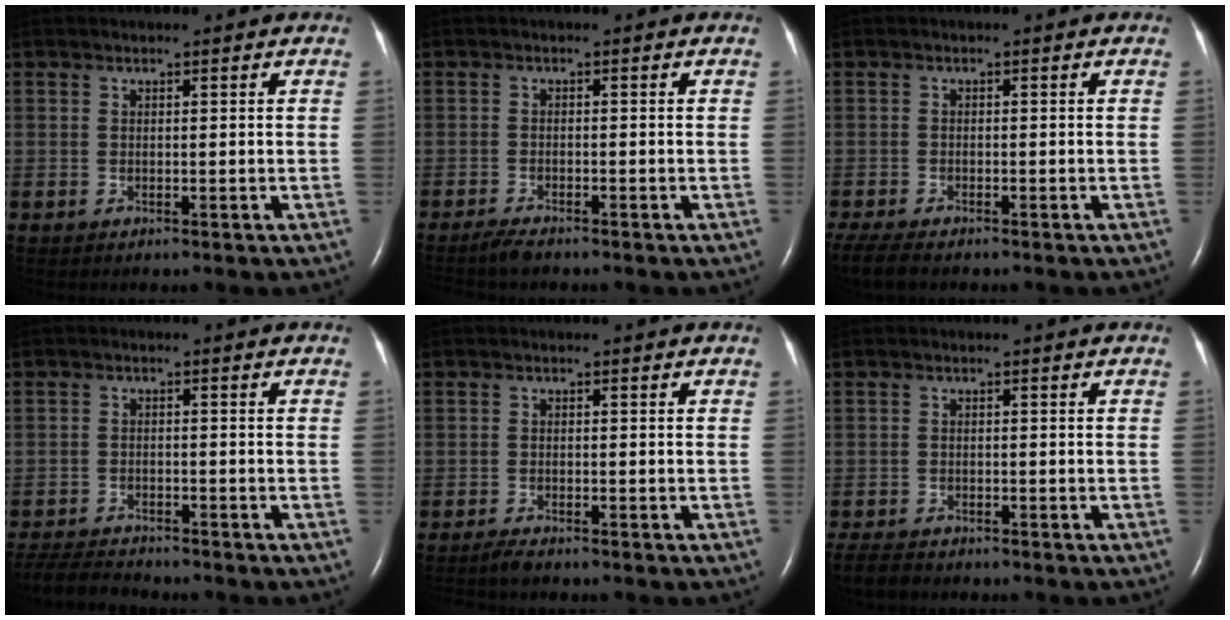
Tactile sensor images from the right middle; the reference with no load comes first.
{"total": 2.5, "force": [-2.3, 0.2, 1.0], "torque": [-0.026, -0.009, -0.039]}
{"total": 5.4, "force": [-4.5, 1.3, 2.8], "torque": [-0.060, -0.016, -0.074]}
{"total": 6.4, "force": [-6.3, 0.5, 1.4], "torque": [-0.023, -0.021, -0.107]}
{"total": 1.7, "force": [-1.6, 0.1, 0.6], "torque": [-0.020, -0.006, -0.028]}
{"total": 3.7, "force": [-3.4, 1.1, 1.1], "torque": [-0.022, -0.011, -0.055]}